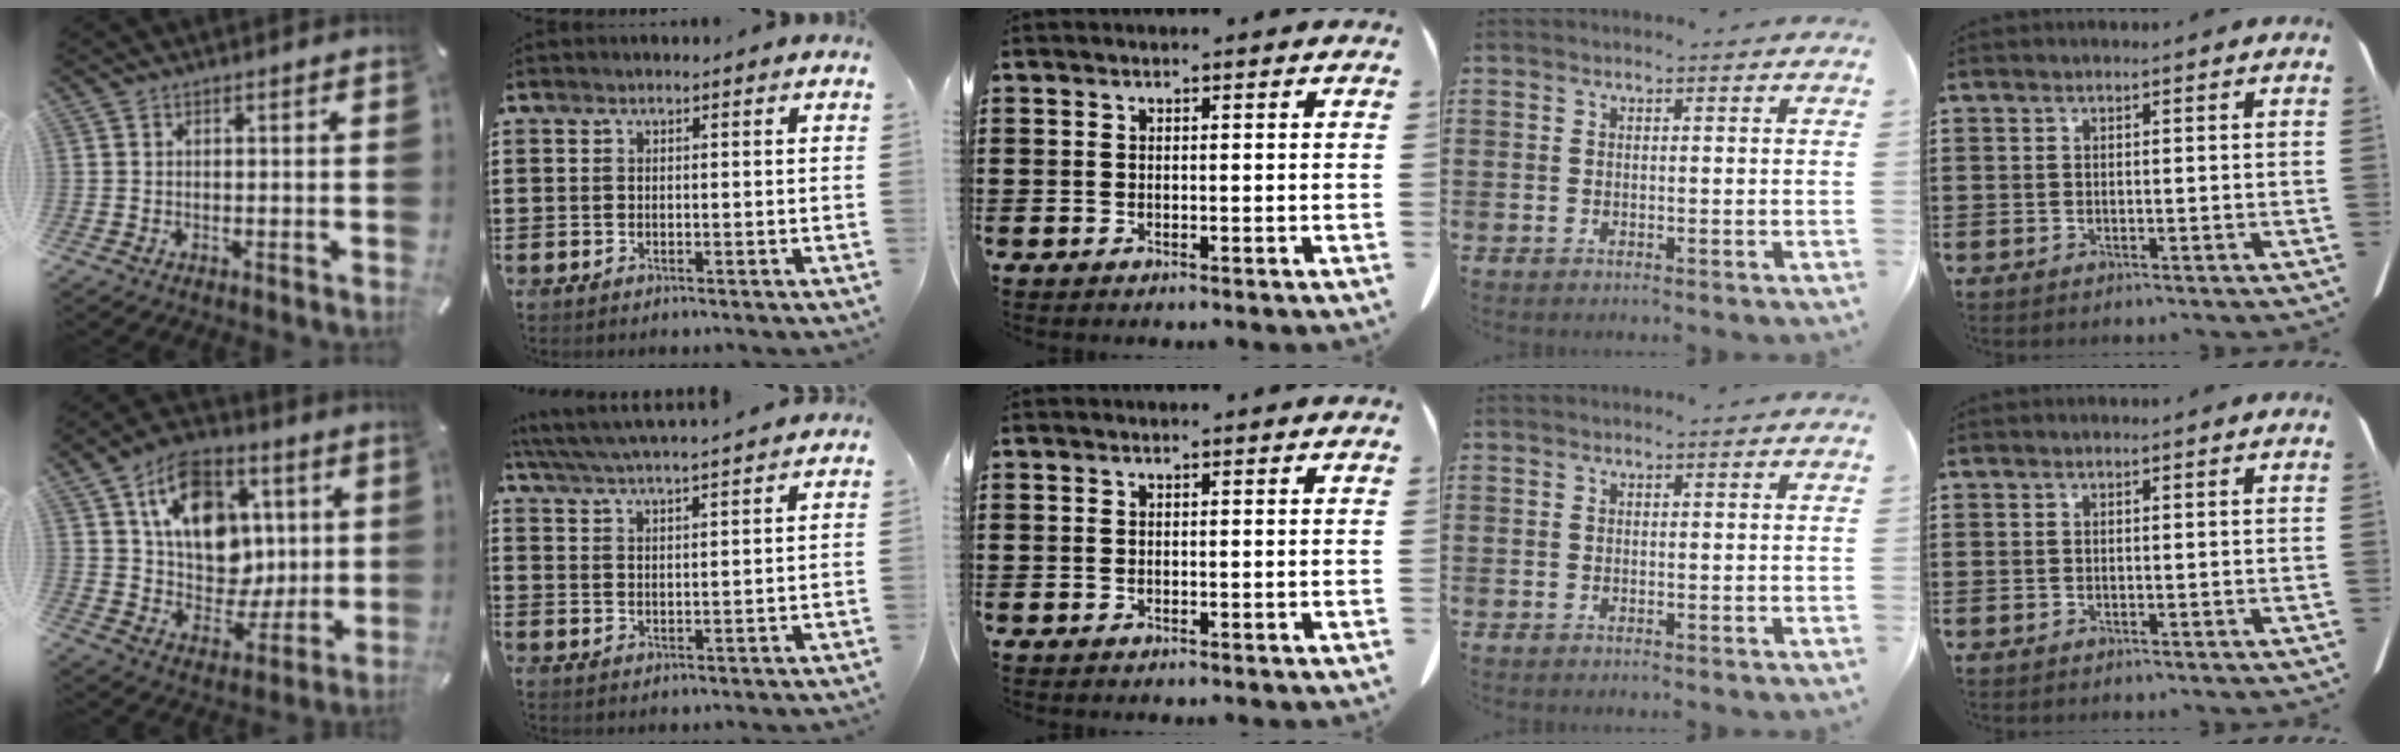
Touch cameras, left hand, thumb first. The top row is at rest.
{"thumb": {"total": 16.7, "force": [5.6, 12.9, 9.1], "torque": [-0.141, -0.016, 0.111]}, "index": {"total": 4.8, "force": [4.7, -0.4, 1.1], "torque": [-0.041, -0.026, 0.080]}}